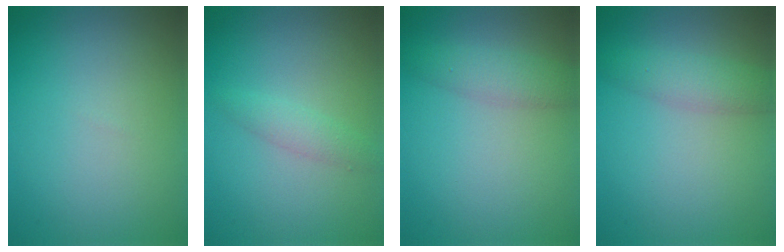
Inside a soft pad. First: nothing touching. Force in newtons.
{"total": 1.6, "press": 1.6, "slide": 0.0}
{"total": 2.5, "press": 2.5, "slide": 0.0}
{"total": 2.7, "press": 2.7, "slide": 0.0}